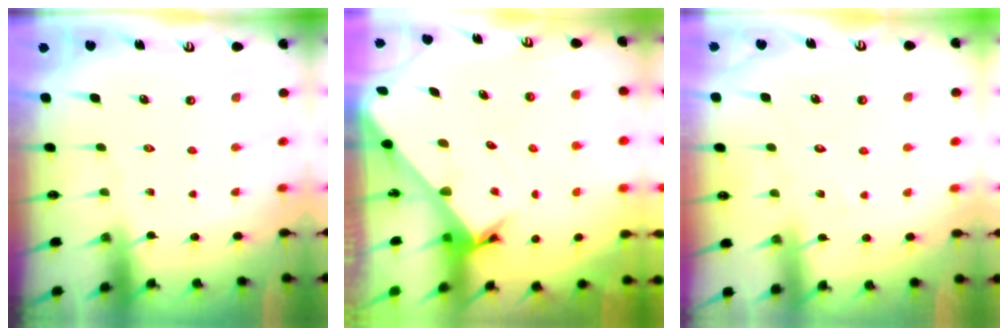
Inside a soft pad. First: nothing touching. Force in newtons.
{"total": 3.6, "press": 3.6, "slide": 0.2}
{"total": 3.9, "press": 3.8, "slide": 0.4}